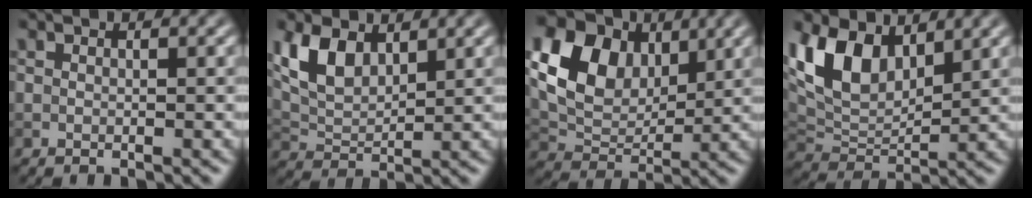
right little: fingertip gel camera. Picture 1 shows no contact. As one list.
[{"total": 5.2, "force": [2.7, 2.8, 3.3], "torque": [-0.075, 0.000, 0.053]}, {"total": 9.9, "force": [3.7, 6.7, 6.3], "torque": [-0.133, 0.006, 0.065]}, {"total": 8.0, "force": [3.9, 4.5, 5.4], "torque": [-0.116, 0.002, 0.074]}]